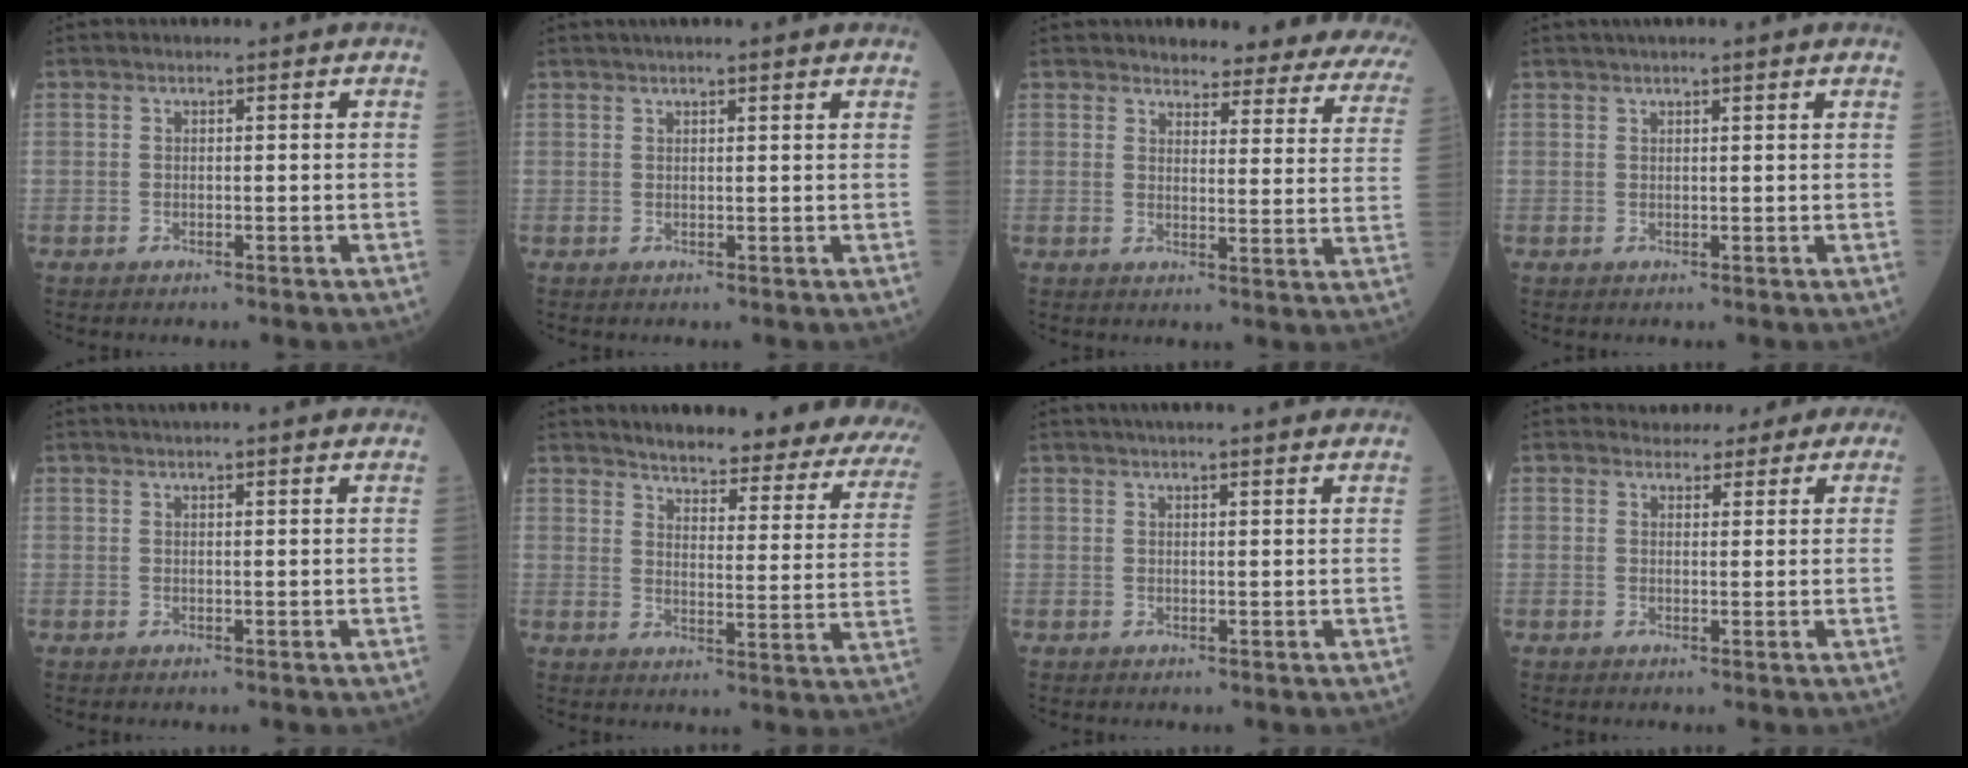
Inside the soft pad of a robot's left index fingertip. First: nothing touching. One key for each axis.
{"total": 5.3, "fx": 4.3, "fy": 0.1, "fz": 3.1, "tx": -0.043, "ty": 0.031, "tz": 0.059}
{"total": 19.1, "fx": 18.0, "fy": 4.1, "fz": 5.1, "tx": -0.029, "ty": -0.076, "tz": 0.178}
{"total": 4.1, "fx": 3.1, "fy": -0.1, "fz": 2.7, "tx": -0.037, "ty": 0.031, "tz": 0.049}
{"total": 9.6, "fx": 8.4, "fy": 0.7, "fz": 4.5, "tx": -0.058, "ty": 0.030, "tz": 0.097}
{"total": 25.0, "fx": 22.0, "fy": 3.7, "fz": 11.3, "tx": -0.134, "ty": -0.075, "tz": 0.245}
{"total": 12.4, "fx": 10.8, "fy": 1.2, "fz": 5.9, "tx": -0.079, "ty": 0.032, "tz": 0.131}
{"total": 6.2, "fx": 5.4, "fy": 2.8, "fz": 1.3, "tx": -0.003, "ty": 0.010, "tz": 0.055}